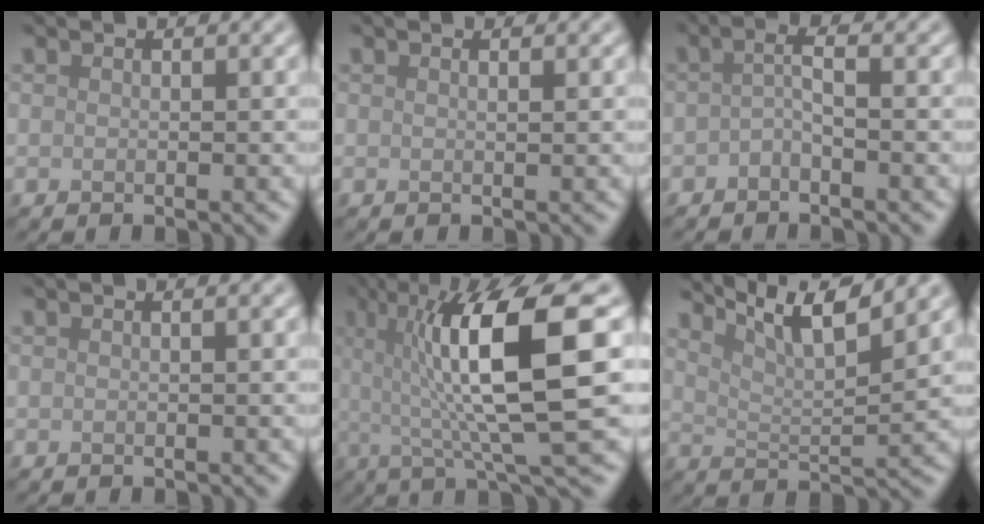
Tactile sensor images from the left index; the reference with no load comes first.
{"total": 0.8, "force": [0.3, 0.3, 0.6], "torque": [-0.004, 0.001, -0.001]}
{"total": 1.7, "force": [-0.6, 0.4, 1.5], "torque": [-0.030, 0.004, -0.017]}
{"total": 0.7, "force": [0.2, 0.2, 0.7], "torque": [-0.008, 0.005, -0.001]}
{"total": 11.6, "force": [1.9, 2.3, 11.2], "torque": [-0.166, 0.004, 0.036]}
{"total": 6.7, "force": [5.1, 1.4, 4.1], "torque": [-0.070, 0.014, 0.070]}